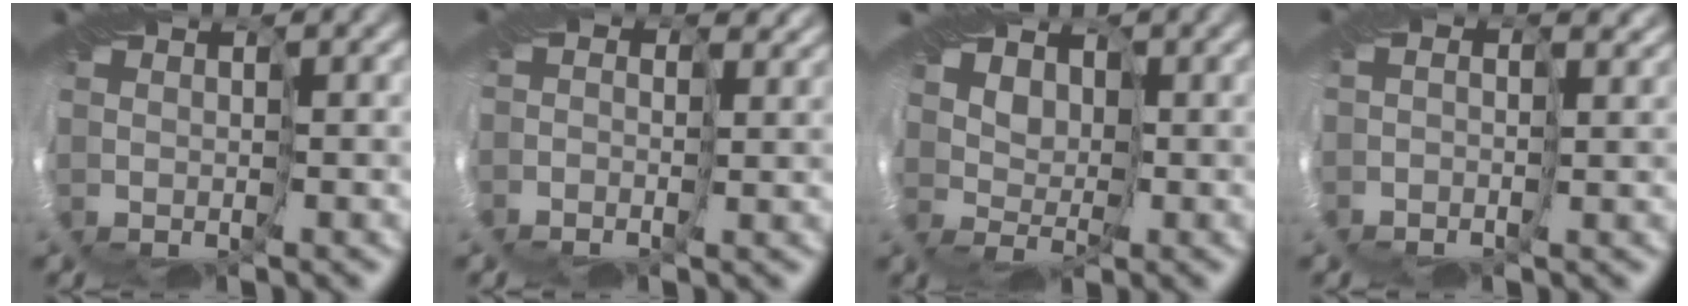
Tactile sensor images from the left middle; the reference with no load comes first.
{"total": 4.0, "force": [1.5, 3.1, 1.9], "torque": [-0.036, 0.012, 0.025]}
{"total": 6.2, "force": [2.1, 4.3, 4.0], "torque": [-0.053, 0.015, 0.005]}
{"total": 4.2, "force": [1.4, 3.0, 2.6], "torque": [-0.047, 0.013, 0.024]}